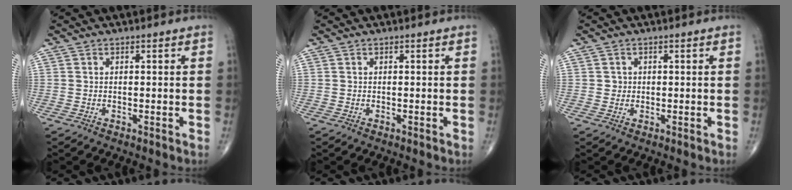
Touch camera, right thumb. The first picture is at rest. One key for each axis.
{"total": 0.0}
{"total": 1.2, "fx": 0.1, "fy": 1.2, "fz": 0.2, "tx": 0.004, "ty": 0.003, "tz": 0.001}